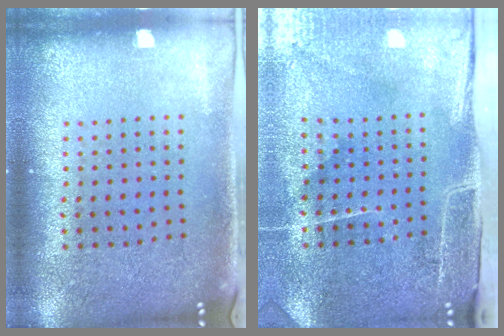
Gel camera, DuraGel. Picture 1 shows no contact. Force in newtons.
{"total": 4.7, "press": 3.8, "slide": 2.8}